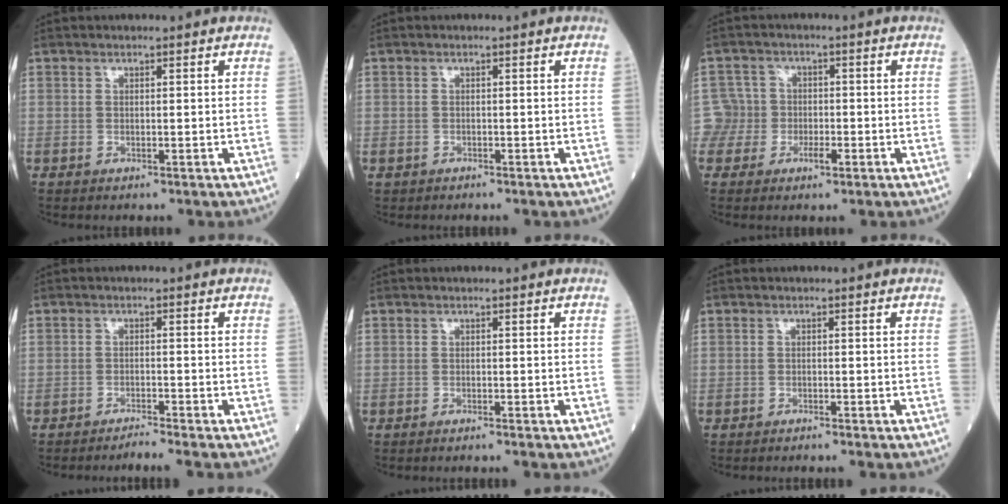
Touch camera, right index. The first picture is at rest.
{"total": 0.7, "force": [-0.4, 0.6, 0.0], "torque": [-0.006, 0.002, -0.008]}
{"total": 3.9, "force": [-1.2, 3.7, 0.0], "torque": [0.011, 0.016, -0.028]}
{"total": 2.4, "force": [-2.1, -1.3, 0.2], "torque": [-0.003, -0.007, -0.040]}
{"total": 0.8, "force": [-0.7, -0.4, 0.3], "torque": [-0.003, 0.003, -0.011]}
{"total": 1.0, "force": [-0.9, -0.3, 0.3], "torque": [-0.004, 0.003, -0.015]}